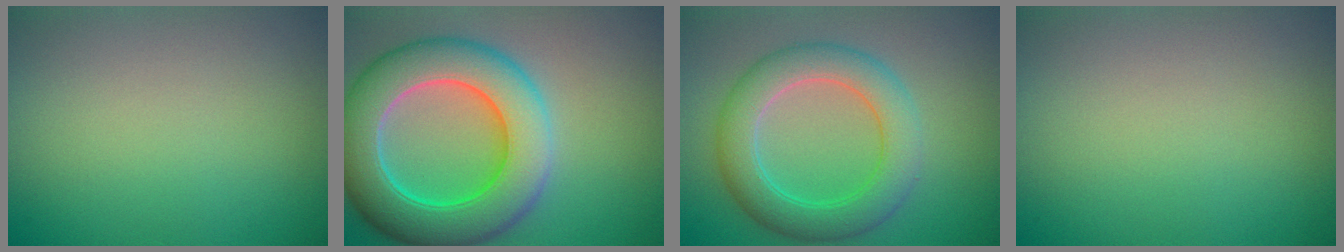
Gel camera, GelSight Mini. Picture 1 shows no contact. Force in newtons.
{"total": 10.1, "press": 10.1, "slide": 0.3}
{"total": 5.6, "press": 5.6, "slide": 0.1}
{"total": 0.0}